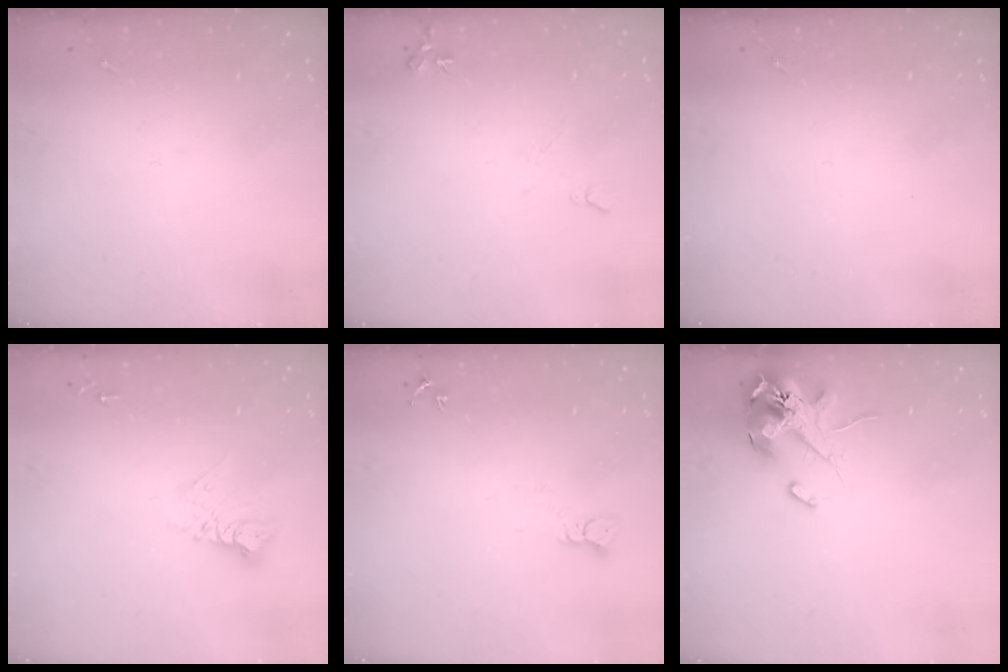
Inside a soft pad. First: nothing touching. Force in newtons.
{"total": 6.9, "press": 6.8, "slide": 1.0}
{"total": 0.0}
{"total": 9.3, "press": 9.3, "slide": 0.8}
{"total": 3.2, "press": 3.2, "slide": 0.1}
{"total": 13.6, "press": 13.5, "slide": 1.9}